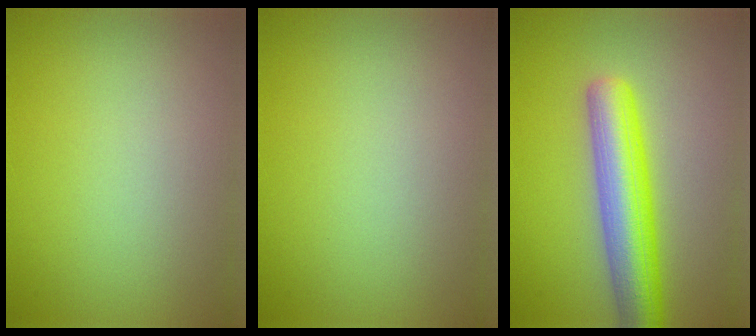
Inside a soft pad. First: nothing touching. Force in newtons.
{"total": 0.0}
{"total": 6.9, "press": 6.9, "slide": 0.4}